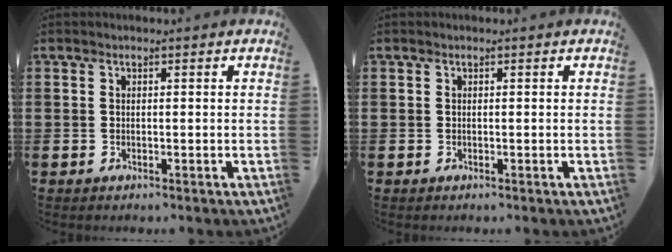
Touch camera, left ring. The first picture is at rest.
{"total": 0.0}